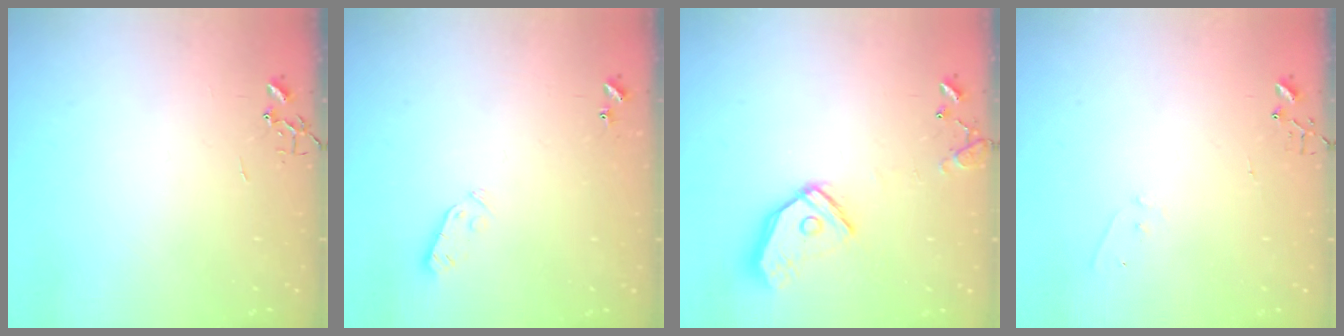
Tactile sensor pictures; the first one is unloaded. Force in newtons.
{"total": 3.0, "press": 2.9, "slide": 0.9}
{"total": 15.9, "press": 15.7, "slide": 2.6}
{"total": 4.0, "press": 4.0, "slide": 0.2}